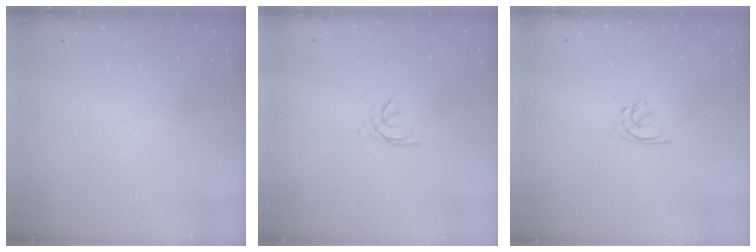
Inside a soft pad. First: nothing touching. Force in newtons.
{"total": 1.4, "press": 1.3, "slide": 0.3}
{"total": 1.3, "press": 1.1, "slide": 0.6}